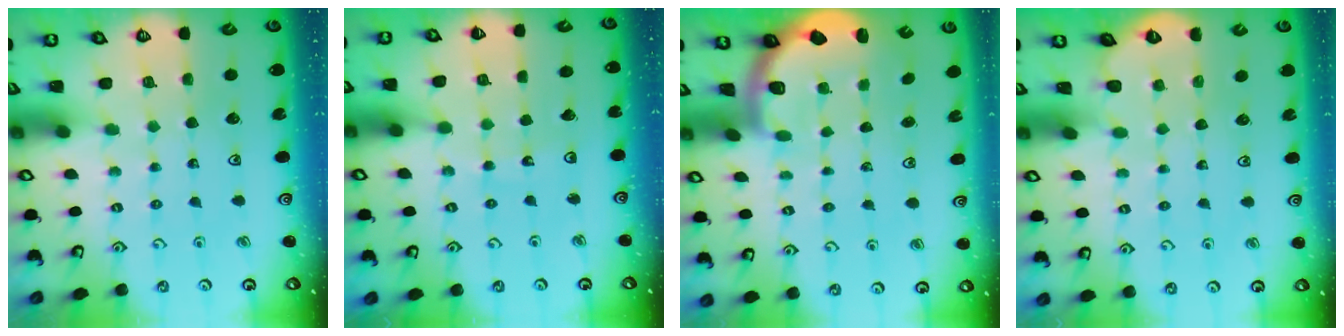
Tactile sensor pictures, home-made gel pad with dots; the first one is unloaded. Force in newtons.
{"total": 6.3, "press": 6.2, "slide": 0.8}
{"total": 1.9, "press": 1.8, "slide": 0.5}
{"total": 0.0}